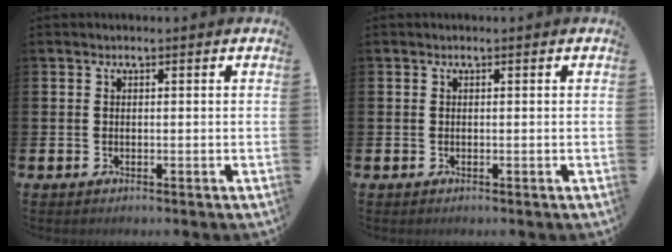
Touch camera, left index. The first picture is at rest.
{"total": 0.0}